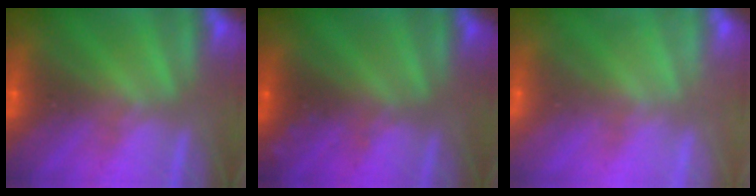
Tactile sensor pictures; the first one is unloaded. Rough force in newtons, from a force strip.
{"total": 2.5}
{"total": 2.3}